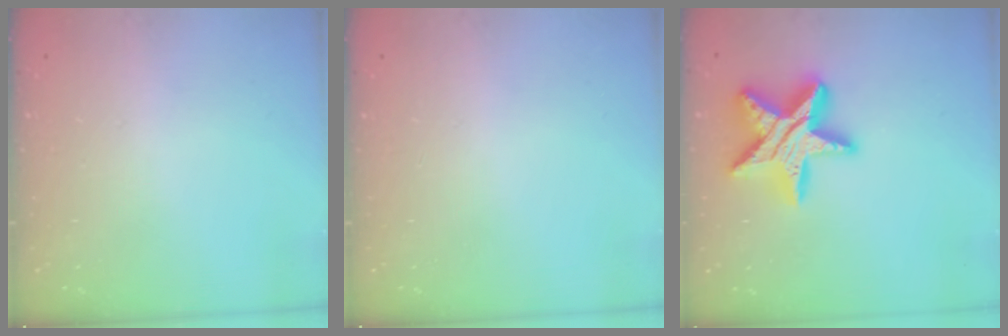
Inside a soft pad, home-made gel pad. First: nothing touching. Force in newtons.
{"total": 0.0}
{"total": 17.3, "press": 17.3, "slide": 1.2}